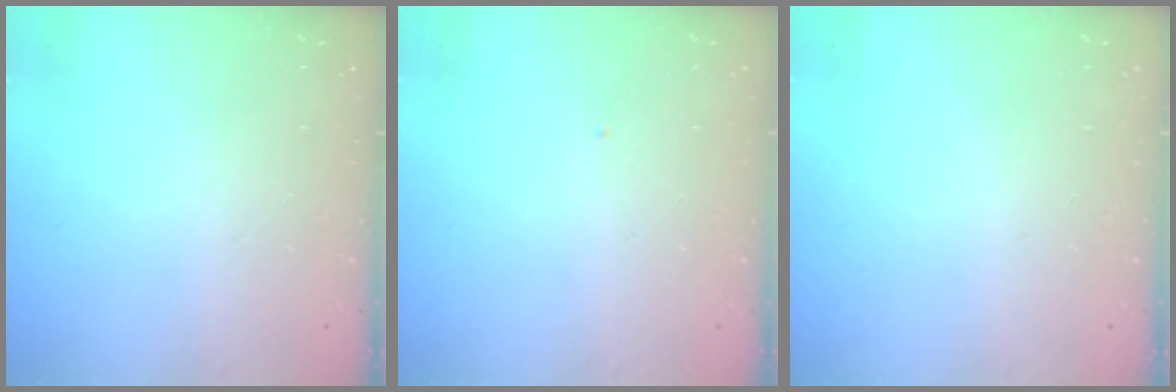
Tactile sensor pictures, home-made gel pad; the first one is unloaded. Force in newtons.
{"total": 0.0}
{"total": 0.0}